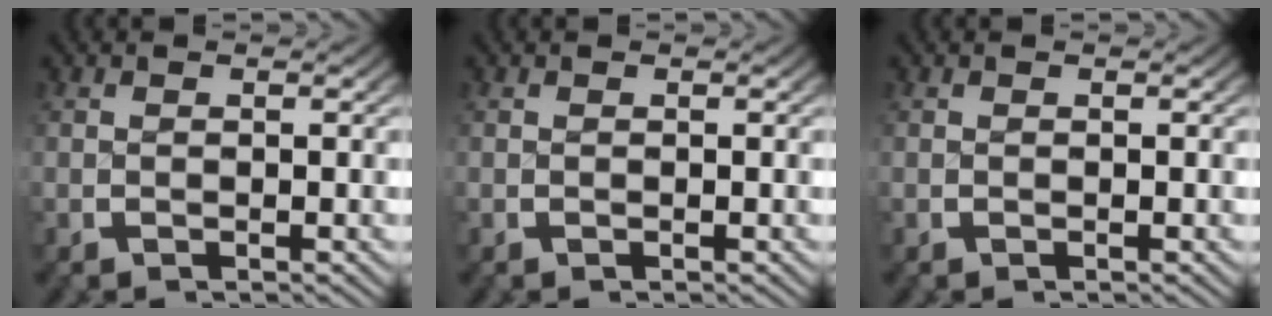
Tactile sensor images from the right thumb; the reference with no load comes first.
{"total": 0.0}
{"total": 0.0}